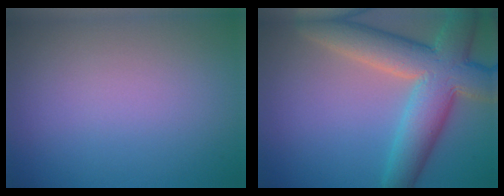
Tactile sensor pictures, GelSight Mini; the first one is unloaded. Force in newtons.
{"total": 9.2, "press": 9.2, "slide": 0.8}